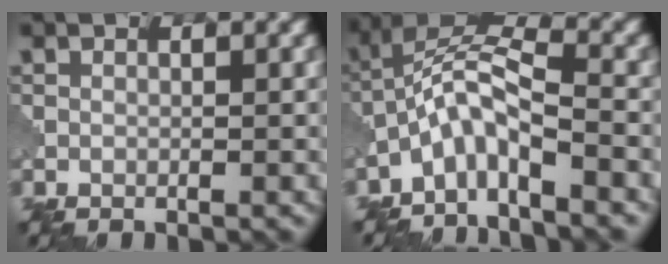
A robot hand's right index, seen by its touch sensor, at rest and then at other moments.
{"total": 5.2, "force": [-3.1, 1.2, 4.0], "torque": [-0.077, 0.014, -0.072]}